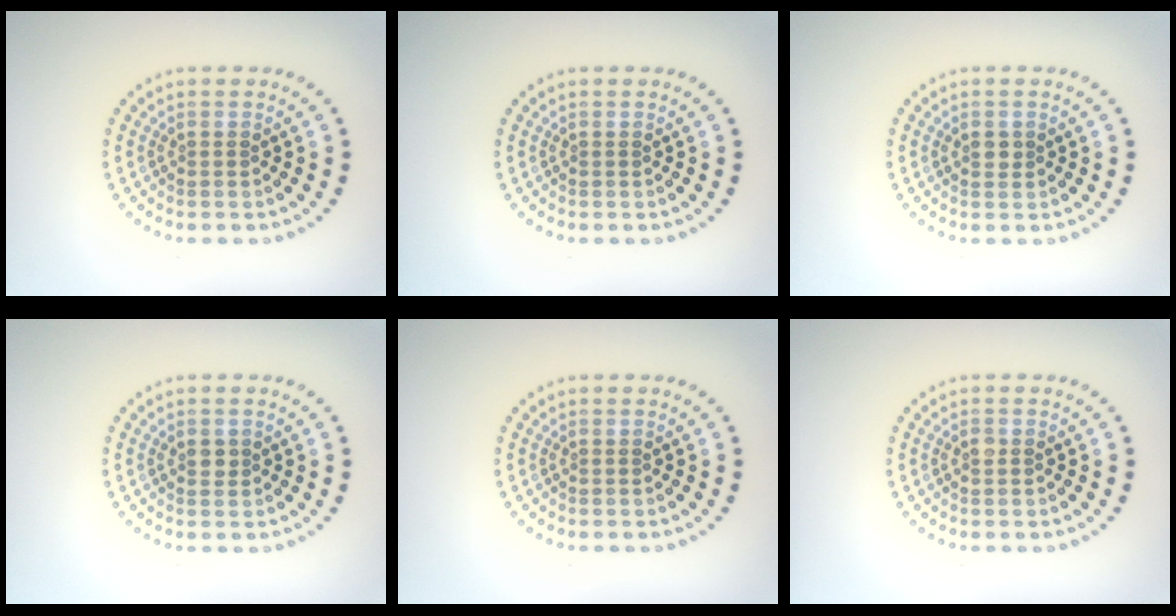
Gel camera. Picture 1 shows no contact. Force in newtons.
{"total": 0.0}
{"total": 1.1, "press": 1.0, "slide": 0.4}
{"total": 1.0, "press": 1.0, "slide": 0.4}
{"total": 0.0}
{"total": 0.8, "press": 0.8, "slide": 0.1}